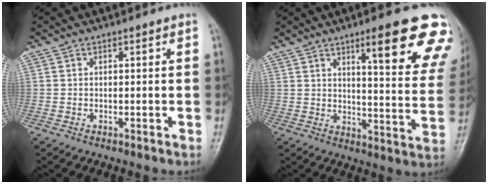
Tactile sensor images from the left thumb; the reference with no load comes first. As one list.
[{"total": 19.3, "force": [11.4, 4.0, 15.1], "torque": [-0.159, -0.047, 0.142]}]